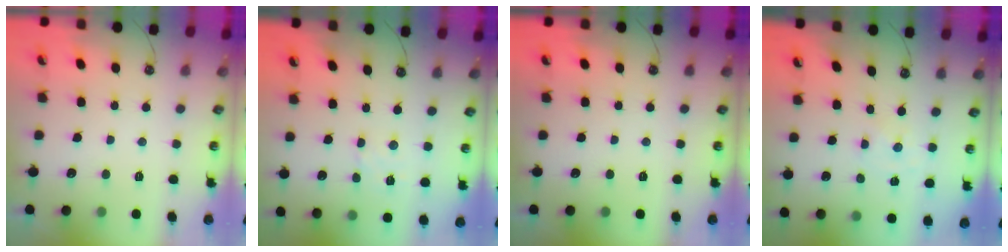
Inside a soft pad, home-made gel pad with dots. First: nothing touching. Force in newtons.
{"total": 3.2, "press": 3.2, "slide": 0.6}
{"total": 0.0}
{"total": 0.0}